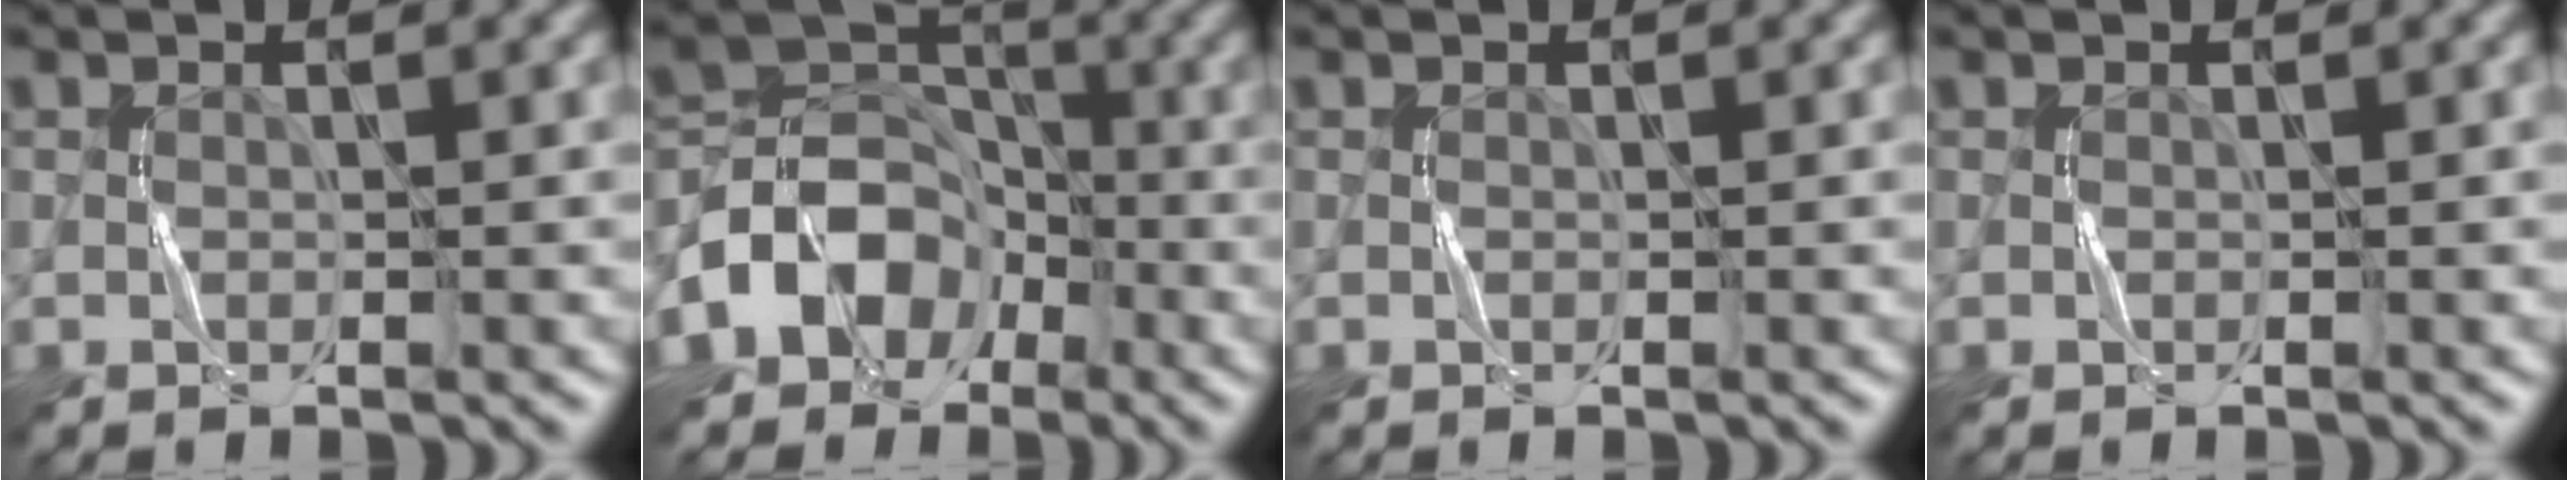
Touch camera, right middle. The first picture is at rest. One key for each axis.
{"total": 6.8, "fx": -3.2, "fy": 5.1, "fz": 3.0, "tx": -0.036, "ty": 0.012, "tz": -0.070}
{"total": 0.0}
{"total": 0.0}